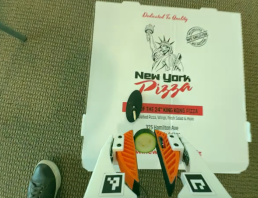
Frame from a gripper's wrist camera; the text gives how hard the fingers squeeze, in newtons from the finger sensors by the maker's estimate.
{"total": 7.1, "left": 7.0, "right": 7.2}